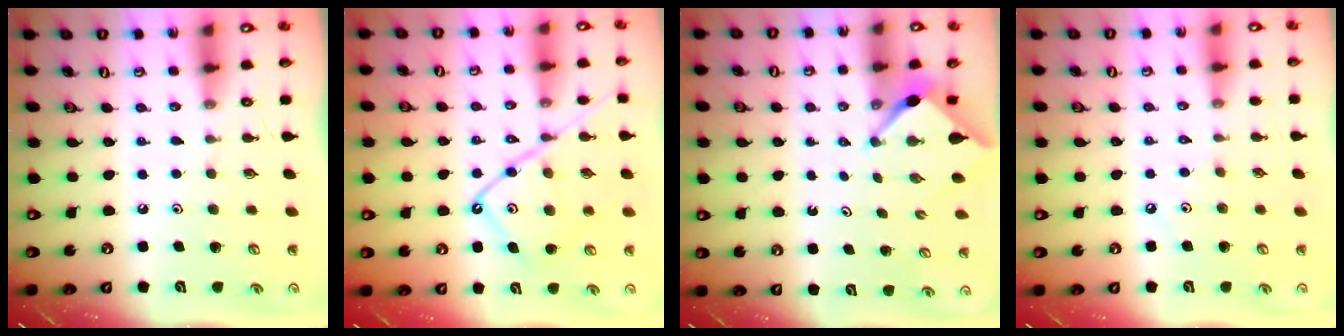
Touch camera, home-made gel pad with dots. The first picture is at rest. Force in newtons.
{"total": 13.7, "press": 13.6, "slide": 1.3}
{"total": 2.5, "press": 2.4, "slide": 0.3}
{"total": 2.8, "press": 2.7, "slide": 0.6}